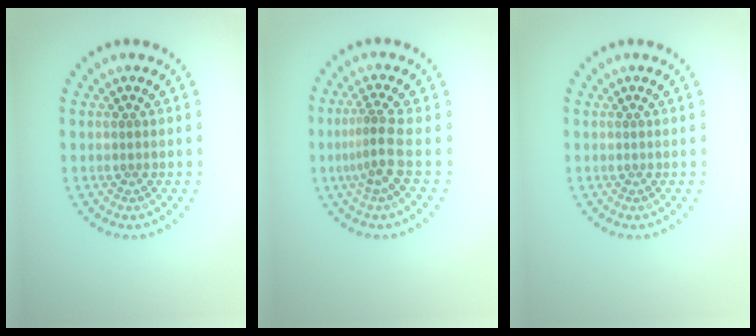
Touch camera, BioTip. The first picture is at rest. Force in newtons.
{"total": 2.8, "press": 1.8, "slide": 2.2}
{"total": 0.0}